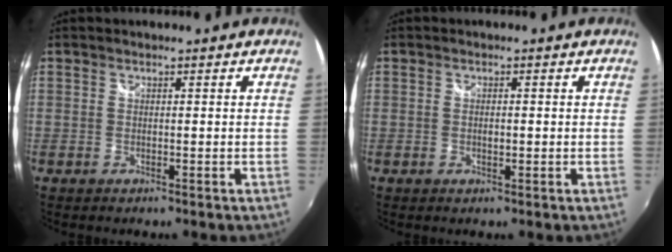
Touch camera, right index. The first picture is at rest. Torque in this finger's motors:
{"motor_torque": [-0.07, 0.04, 0.00, 0.00]}